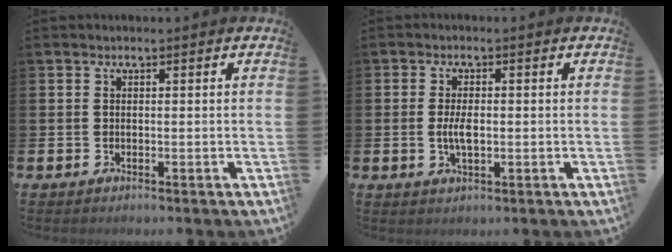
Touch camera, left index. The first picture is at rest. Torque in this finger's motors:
{"motor_torque": [0.58, 0.30, 0.10, 0.08]}